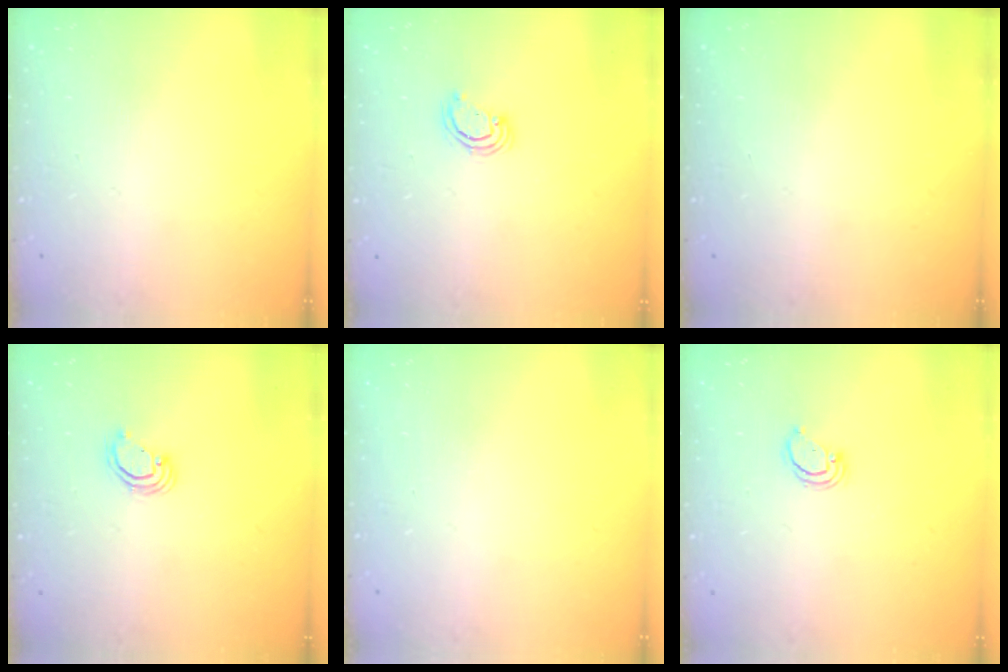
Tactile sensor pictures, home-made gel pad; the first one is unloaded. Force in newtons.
{"total": 2.8, "press": 2.8, "slide": 0.3}
{"total": 0.0}
{"total": 3.6, "press": 3.6, "slide": 0.3}
{"total": 0.0}
{"total": 2.8, "press": 2.8, "slide": 0.2}